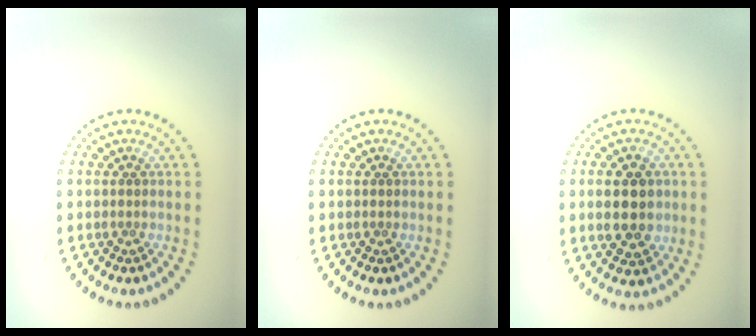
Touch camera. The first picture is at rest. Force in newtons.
{"total": 0.0}
{"total": 4.6, "press": 4.6, "slide": 0.2}